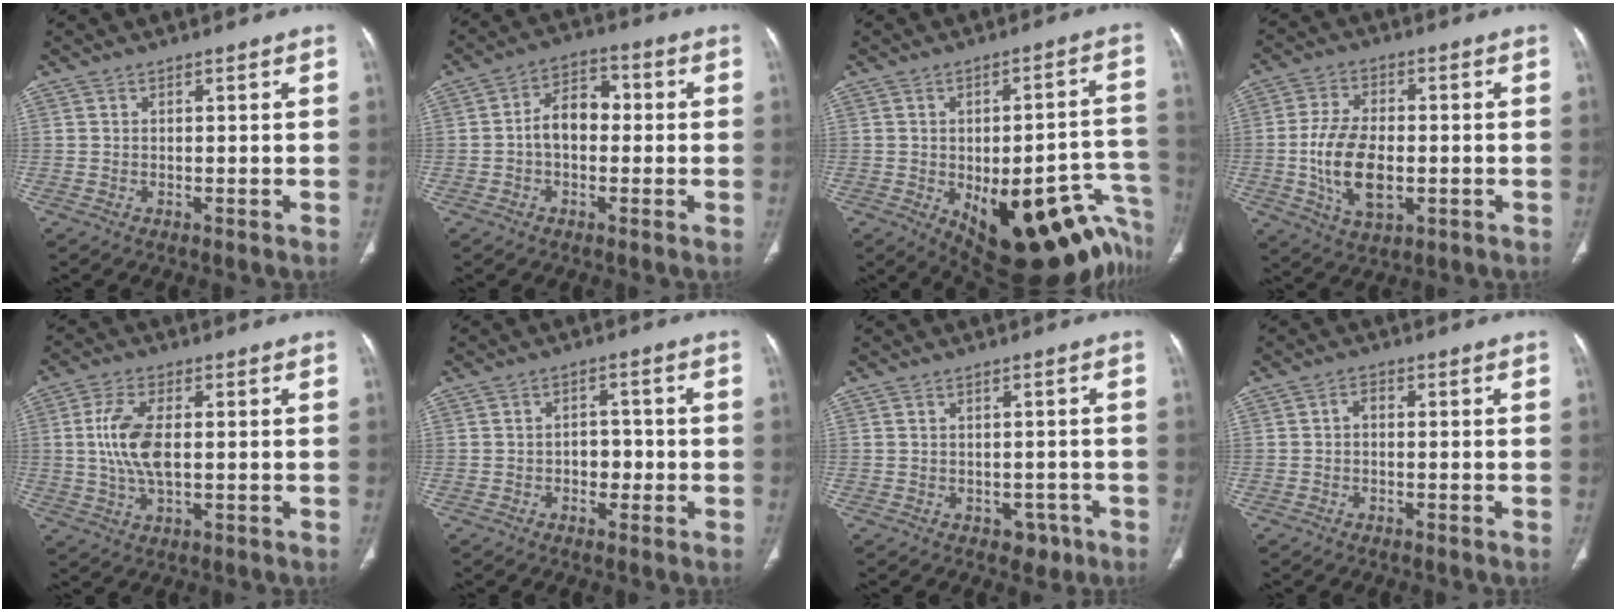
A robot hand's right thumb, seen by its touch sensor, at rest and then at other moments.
{"total": 7.5, "force": [-0.4, 5.2, 5.5], "torque": [-0.073, 0.031, -0.018]}
{"total": 28.2, "force": [-11.6, 11.3, 23.1], "torque": [-0.200, 0.055, -0.130]}
{"total": 11.9, "force": [-1.8, 6.8, 9.6], "torque": [-0.170, 0.003, -0.028]}
{"total": 9.2, "force": [0.6, 4.3, 8.1], "torque": [-0.175, 0.001, 0.014]}
{"total": 3.8, "force": [-0.9, 2.8, 2.4], "torque": [-0.010, 0.012, -0.017]}
{"total": 3.1, "force": [-1.4, 2.4, 1.4], "torque": [0.000, 0.010, -0.012]}
{"total": 1.6, "force": [-0.2, 1.0, 1.2], "torque": [-0.012, 0.007, -0.010]}